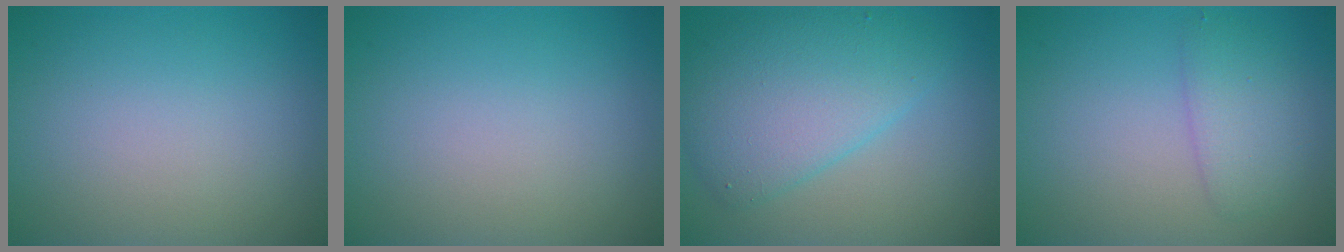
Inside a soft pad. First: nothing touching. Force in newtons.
{"total": 0.0}
{"total": 6.2, "press": 6.2, "slide": 0.1}
{"total": 2.7, "press": 2.7, "slide": 0.1}